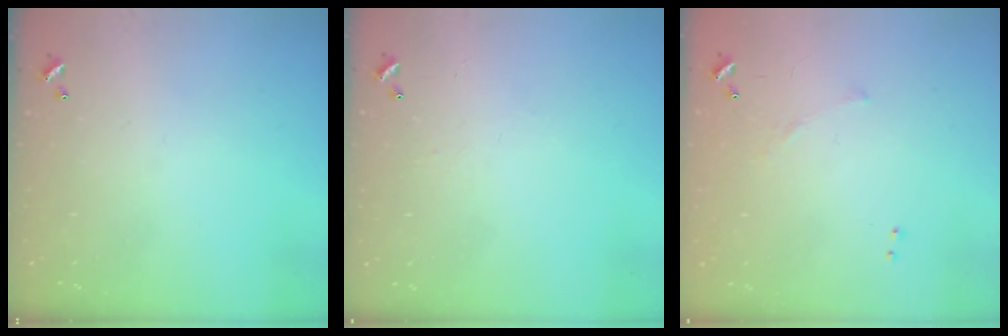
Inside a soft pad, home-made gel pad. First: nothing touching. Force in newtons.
{"total": 3.2, "press": 3.1, "slide": 0.3}
{"total": 5.6, "press": 5.6, "slide": 0.8}